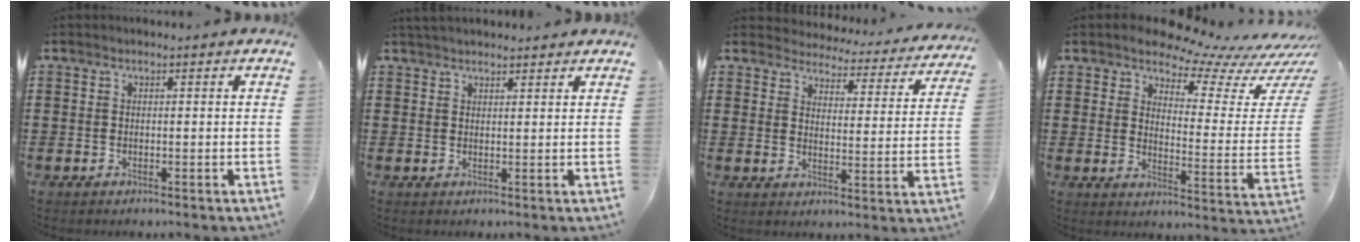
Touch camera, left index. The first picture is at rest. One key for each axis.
{"total": 2.1, "fx": 2.0, "fy": 0.5, "fz": 0.4, "tx": -0.011, "ty": 0.002, "tz": 0.040}
{"total": 3.6, "fx": 3.6, "fy": 0.2, "fz": 0.0, "tx": -0.016, "ty": -0.037, "tz": 0.055}
{"total": 7.7, "fx": 6.9, "fy": 1.7, "fz": 2.8, "tx": -0.066, "ty": -0.055, "tz": 0.119}